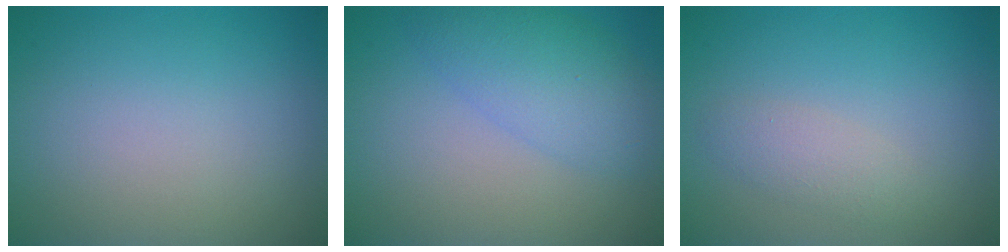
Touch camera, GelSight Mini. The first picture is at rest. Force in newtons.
{"total": 4.5, "press": 4.5, "slide": 0.2}
{"total": 1.8, "press": 1.8, "slide": 0.2}